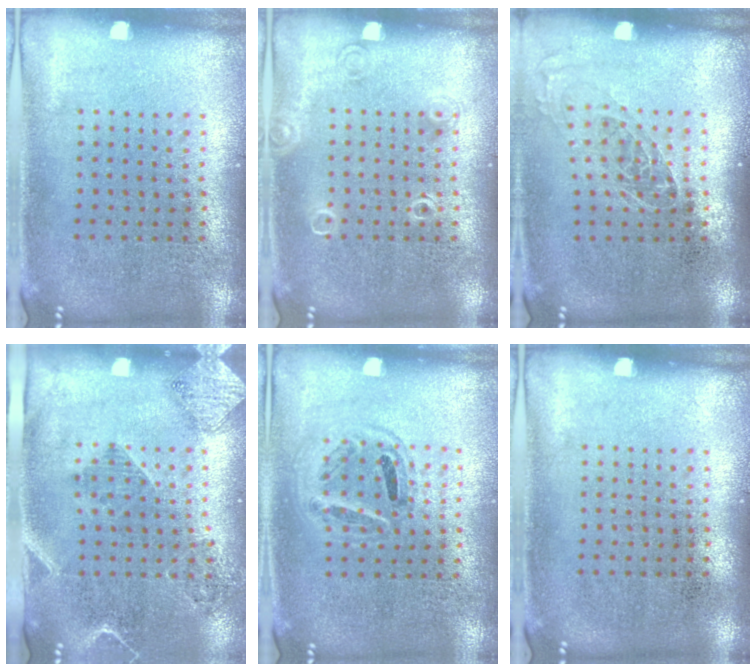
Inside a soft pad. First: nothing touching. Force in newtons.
{"total": 1.0, "press": 1.0, "slide": 0.2}
{"total": 1.0, "press": 0.9, "slide": 0.5}
{"total": 1.8, "press": 1.6, "slide": 0.9}
{"total": 0.9, "press": 0.9, "slide": 0.3}
{"total": 0.0}